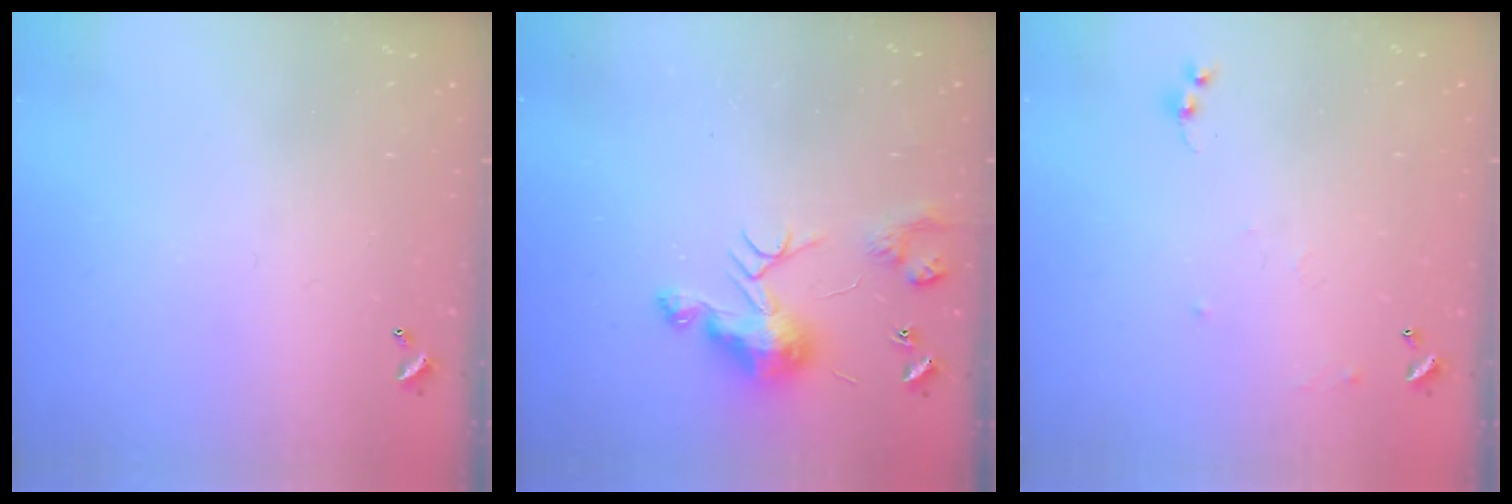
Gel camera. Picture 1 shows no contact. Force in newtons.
{"total": 8.8, "press": 8.8, "slide": 0.0}
{"total": 6.6, "press": 6.6, "slide": 0.6}